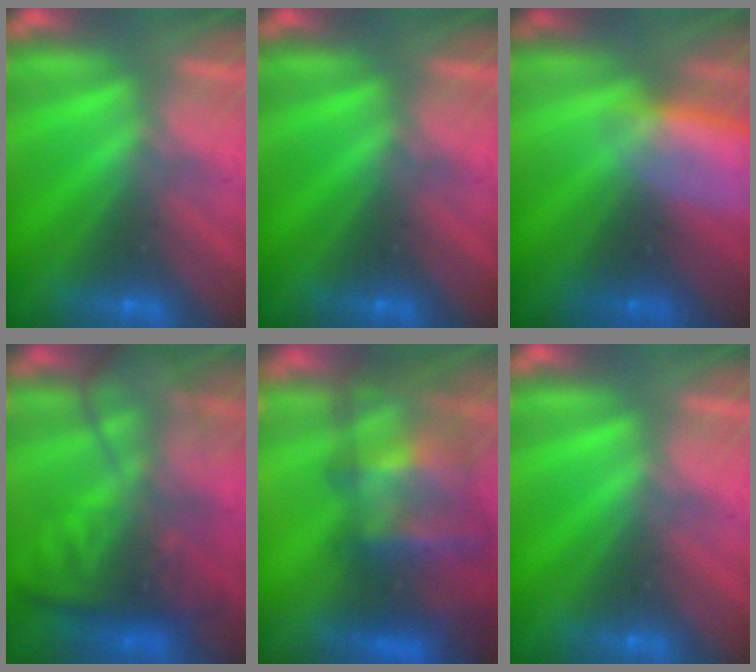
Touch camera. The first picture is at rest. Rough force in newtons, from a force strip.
{"total": 0.0}
{"total": 3.6}
{"total": 7.4}
{"total": 11.5}
{"total": 0.0}